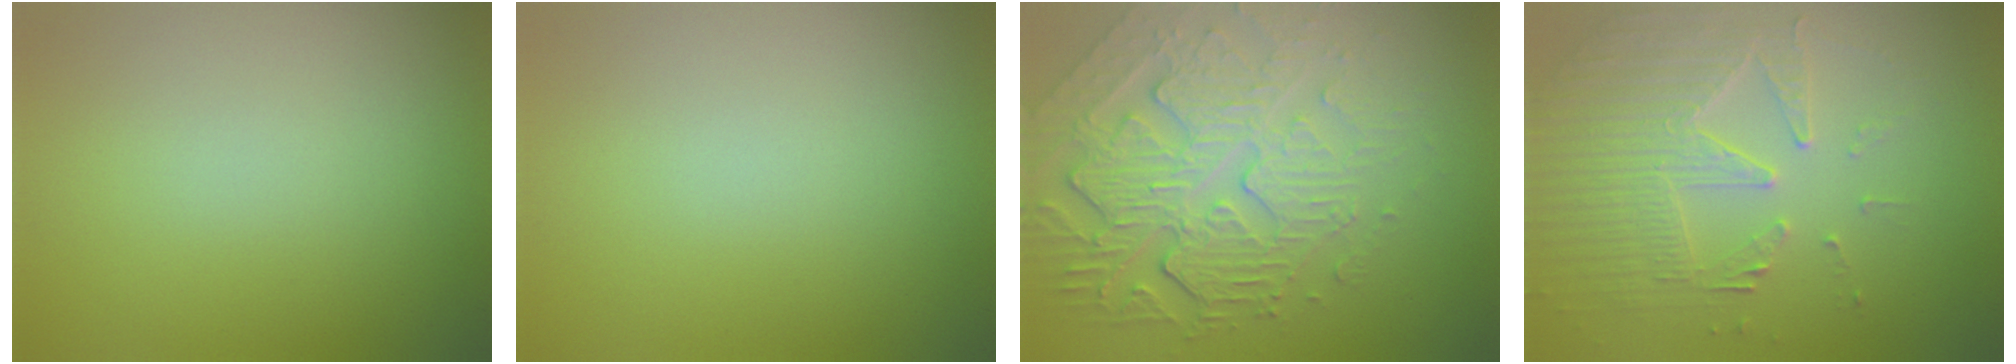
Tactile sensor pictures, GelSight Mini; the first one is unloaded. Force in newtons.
{"total": 0.0}
{"total": 7.2, "press": 5.3, "slide": 4.9}
{"total": 4.4, "press": 4.0, "slide": 1.8}